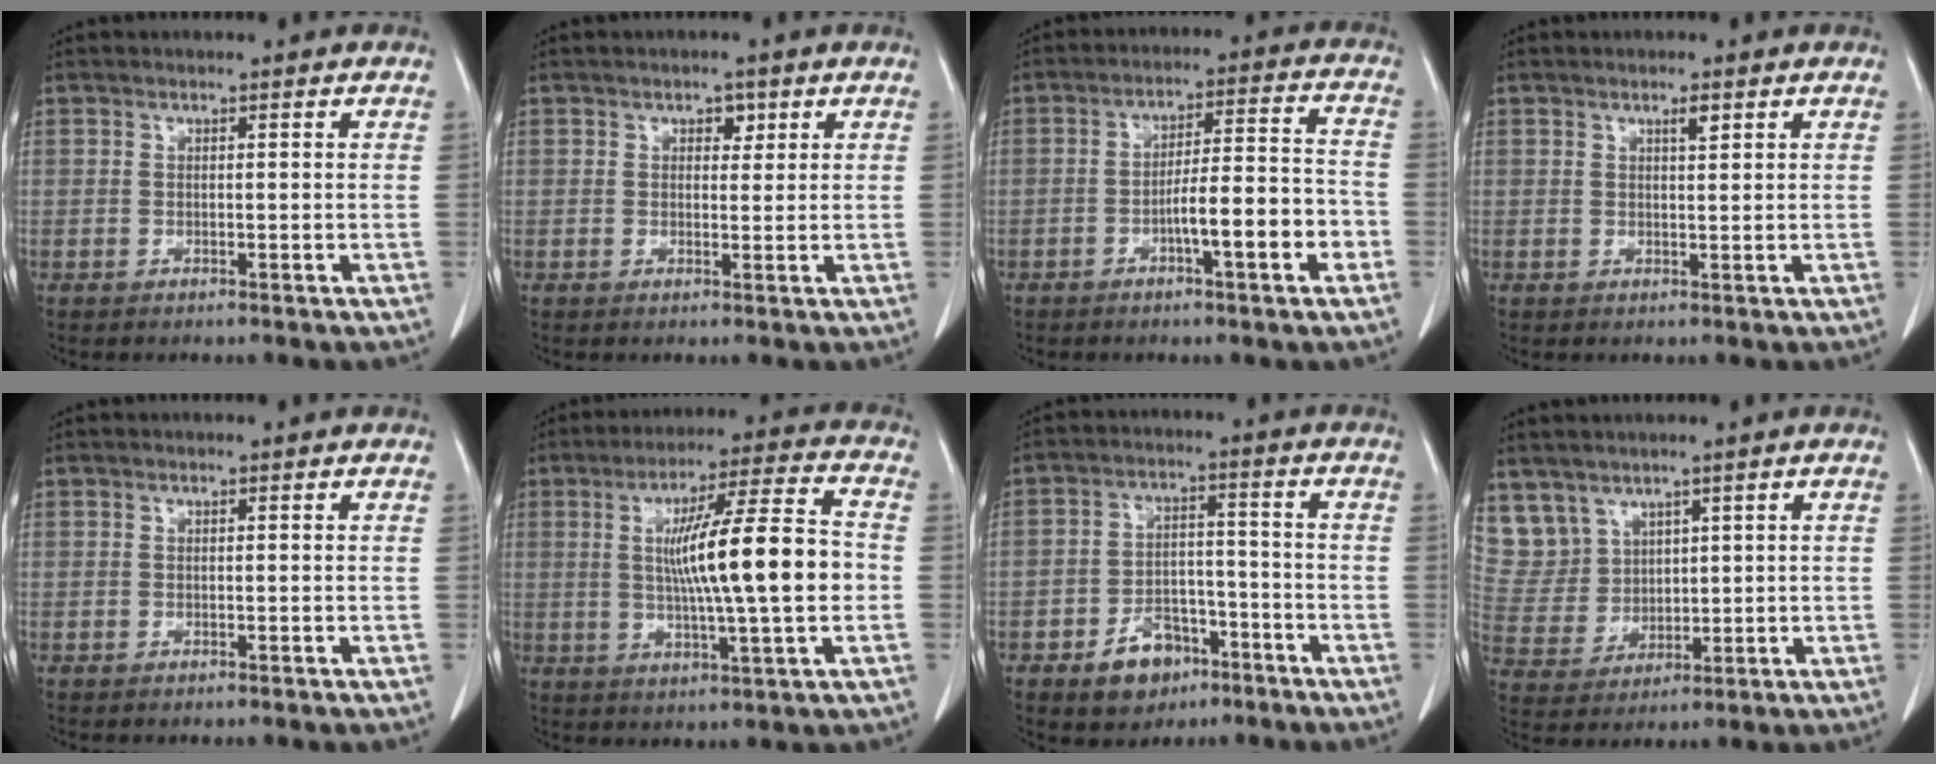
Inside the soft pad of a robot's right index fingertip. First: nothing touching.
{"total": 1.9, "force": [0.9, 1.3, 1.1], "torque": [-0.012, 0.002, 0.011]}
{"total": 9.9, "force": [-3.8, 1.1, 9.1], "torque": [-0.141, 0.018, -0.057]}
{"total": 1.5, "force": [0.9, 0.2, 1.2], "torque": [-0.022, -0.003, 0.014]}
{"total": 0.0}
{"total": 15.4, "force": [-0.1, 0.5, 15.3], "torque": [-0.252, 0.009, -0.002]}
{"total": 7.9, "force": [-4.5, 5.2, 3.7], "torque": [-0.061, 0.017, -0.068]}
{"total": 8.6, "force": [5.7, 6.3, 0.7], "torque": [-0.027, 0.022, 0.136]}